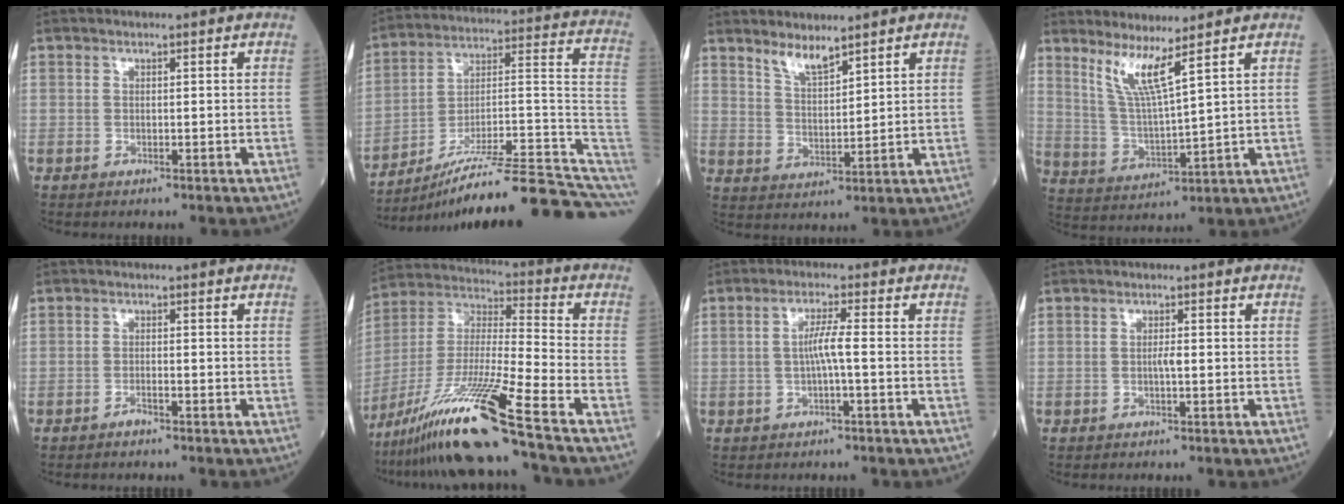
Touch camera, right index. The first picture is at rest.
{"total": 23.2, "force": [-17.6, 0.9, 15.0], "torque": [-0.148, 0.033, -0.270]}
{"total": 4.4, "force": [3.8, 0.7, 2.1], "torque": [-0.043, -0.009, 0.078]}
{"total": 6.6, "force": [4.4, -0.7, 4.8], "torque": [-0.102, -0.019, 0.100]}
{"total": 1.2, "force": [-1.0, 0.0, 0.7], "torque": [-0.017, 0.001, -0.015]}
{"total": 19.3, "force": [-13.7, -2.2, 13.3], "torque": [-0.294, -0.032, -0.257]}
{"total": 3.5, "force": [-0.4, -0.3, 3.4], "torque": [-0.064, 0.005, -0.005]}
{"total": 1.0, "force": [-0.2, 0.0, 1.0], "torque": [-0.019, 0.002, -0.003]}